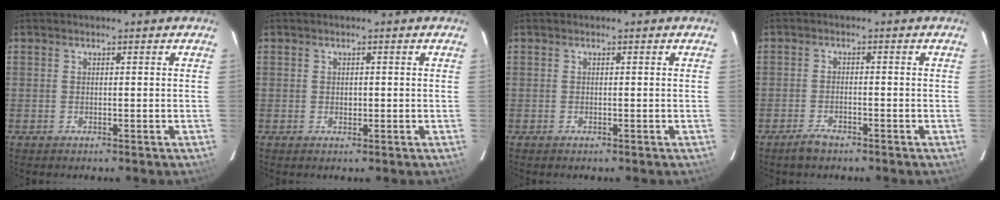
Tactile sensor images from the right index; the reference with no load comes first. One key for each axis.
{"total": 0.9, "fx": 0.0, "fy": 0.8, "fz": 0.5, "tx": -0.006, "ty": 0.002, "tz": 0.001}
{"total": 0.0}
{"total": 3.0, "fx": -2.4, "fy": 1.0, "fz": 1.5, "tx": -0.040, "ty": -0.002, "tz": -0.046}